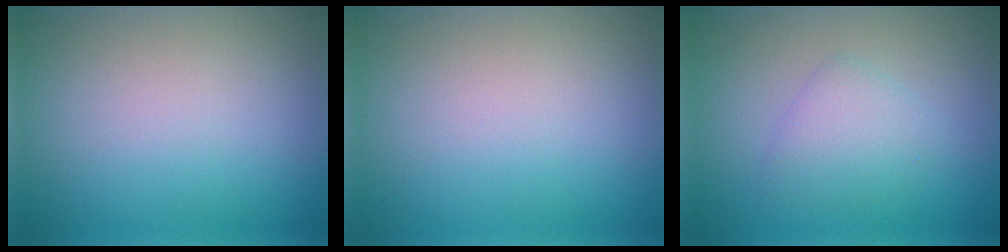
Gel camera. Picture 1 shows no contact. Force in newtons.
{"total": 0.0}
{"total": 2.4, "press": 2.4, "slide": 0.1}